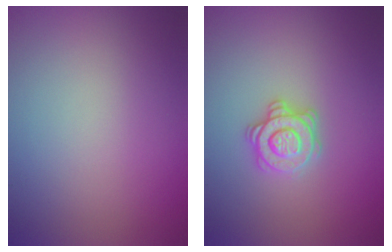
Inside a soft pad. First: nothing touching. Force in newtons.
{"total": 2.9, "press": 2.7, "slide": 1.1}